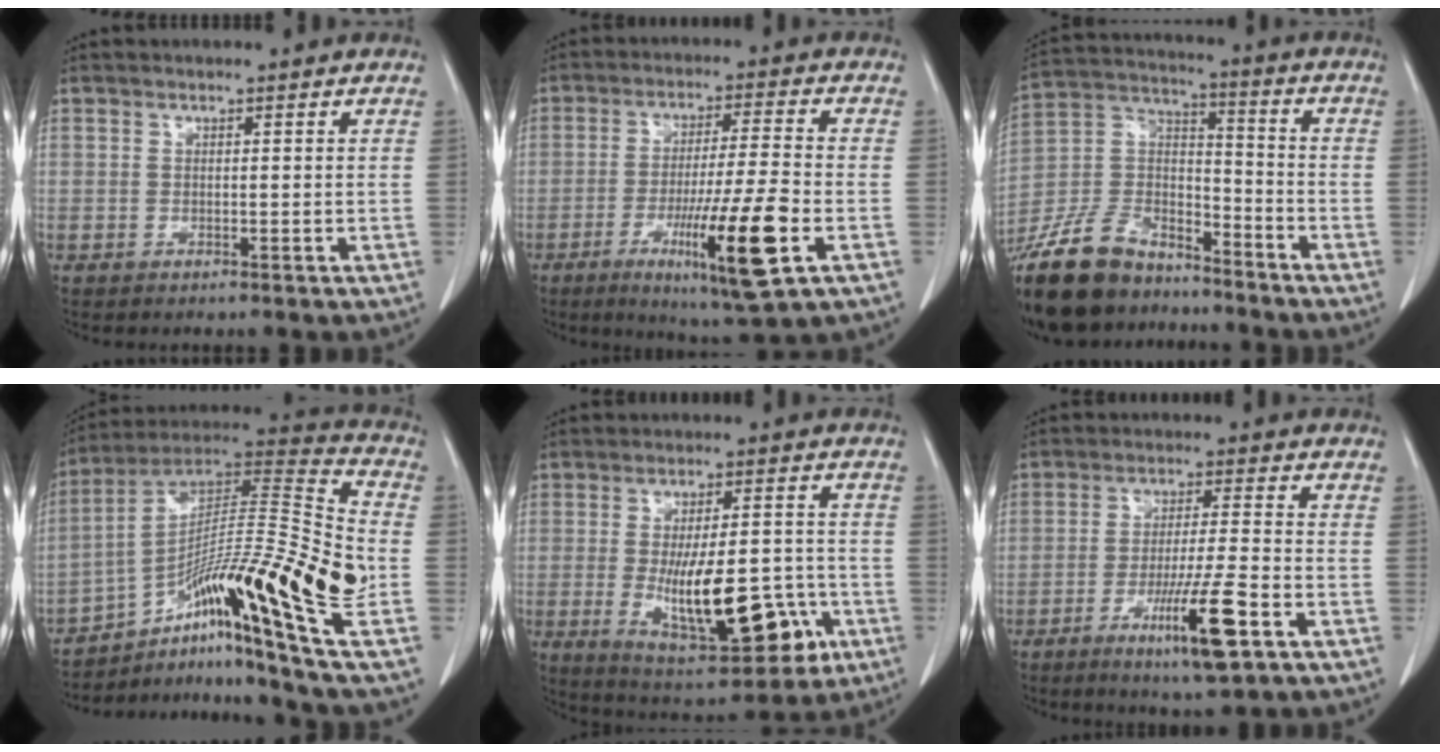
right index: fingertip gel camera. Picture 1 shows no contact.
{"total": 14.2, "force": [-5.2, 0.0, 13.2], "torque": [-0.229, -0.029, -0.084]}
{"total": 17.3, "force": [-14.3, 7.2, 6.5], "torque": [-0.142, 0.022, -0.265]}
{"total": 23.5, "force": [-8.4, 0.0, 22.0], "torque": [-0.356, 0.004, -0.139]}
{"total": 16.8, "force": [-4.5, 5.5, 15.1], "torque": [-0.240, -0.002, -0.054]}
{"total": 10.6, "force": [-4.9, 0.2, 9.4], "torque": [-0.162, -0.019, -0.082]}